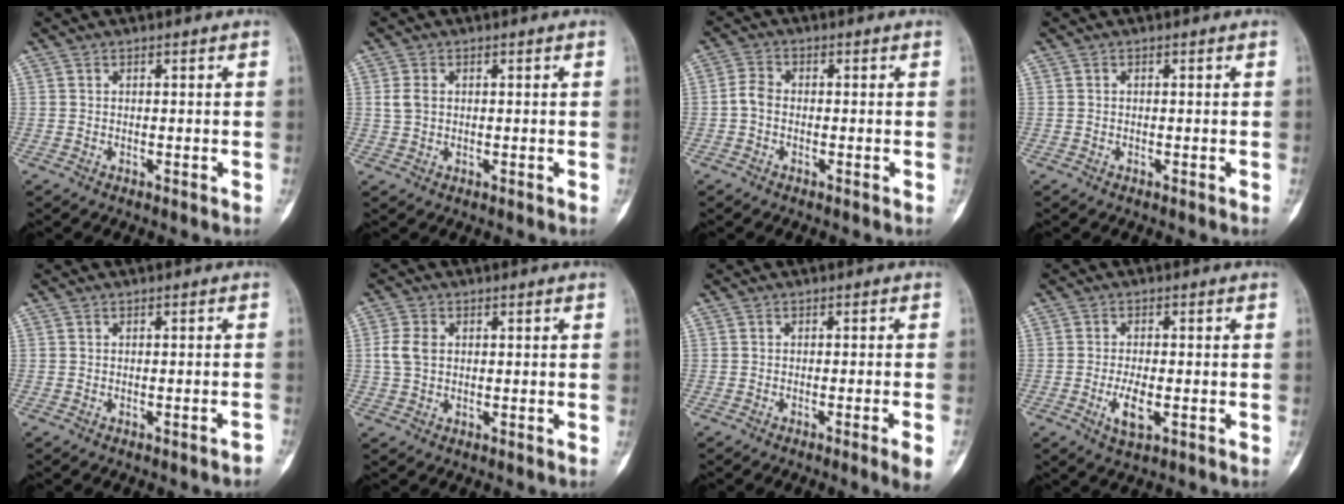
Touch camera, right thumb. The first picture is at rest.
{"total": 2.6, "force": [0.5, 1.9, 1.7], "torque": [-0.037, 0.003, 0.011]}
{"total": 3.0, "force": [-0.7, 2.1, 2.0], "torque": [-0.038, 0.009, -0.023]}
{"total": 0.0}
{"total": 1.3, "force": [-1.0, 0.1, 0.8], "torque": [-0.015, 0.008, -0.008]}
{"total": 4.3, "force": [0.6, 3.0, 2.9], "torque": [-0.063, 0.005, 0.010]}
{"total": 3.9, "force": [-1.9, -0.4, 3.3], "torque": [-0.052, -0.002, -0.030]}
{"total": 4.9, "force": [-1.4, 2.0, 4.2], "torque": [-0.080, -0.001, -0.021]}